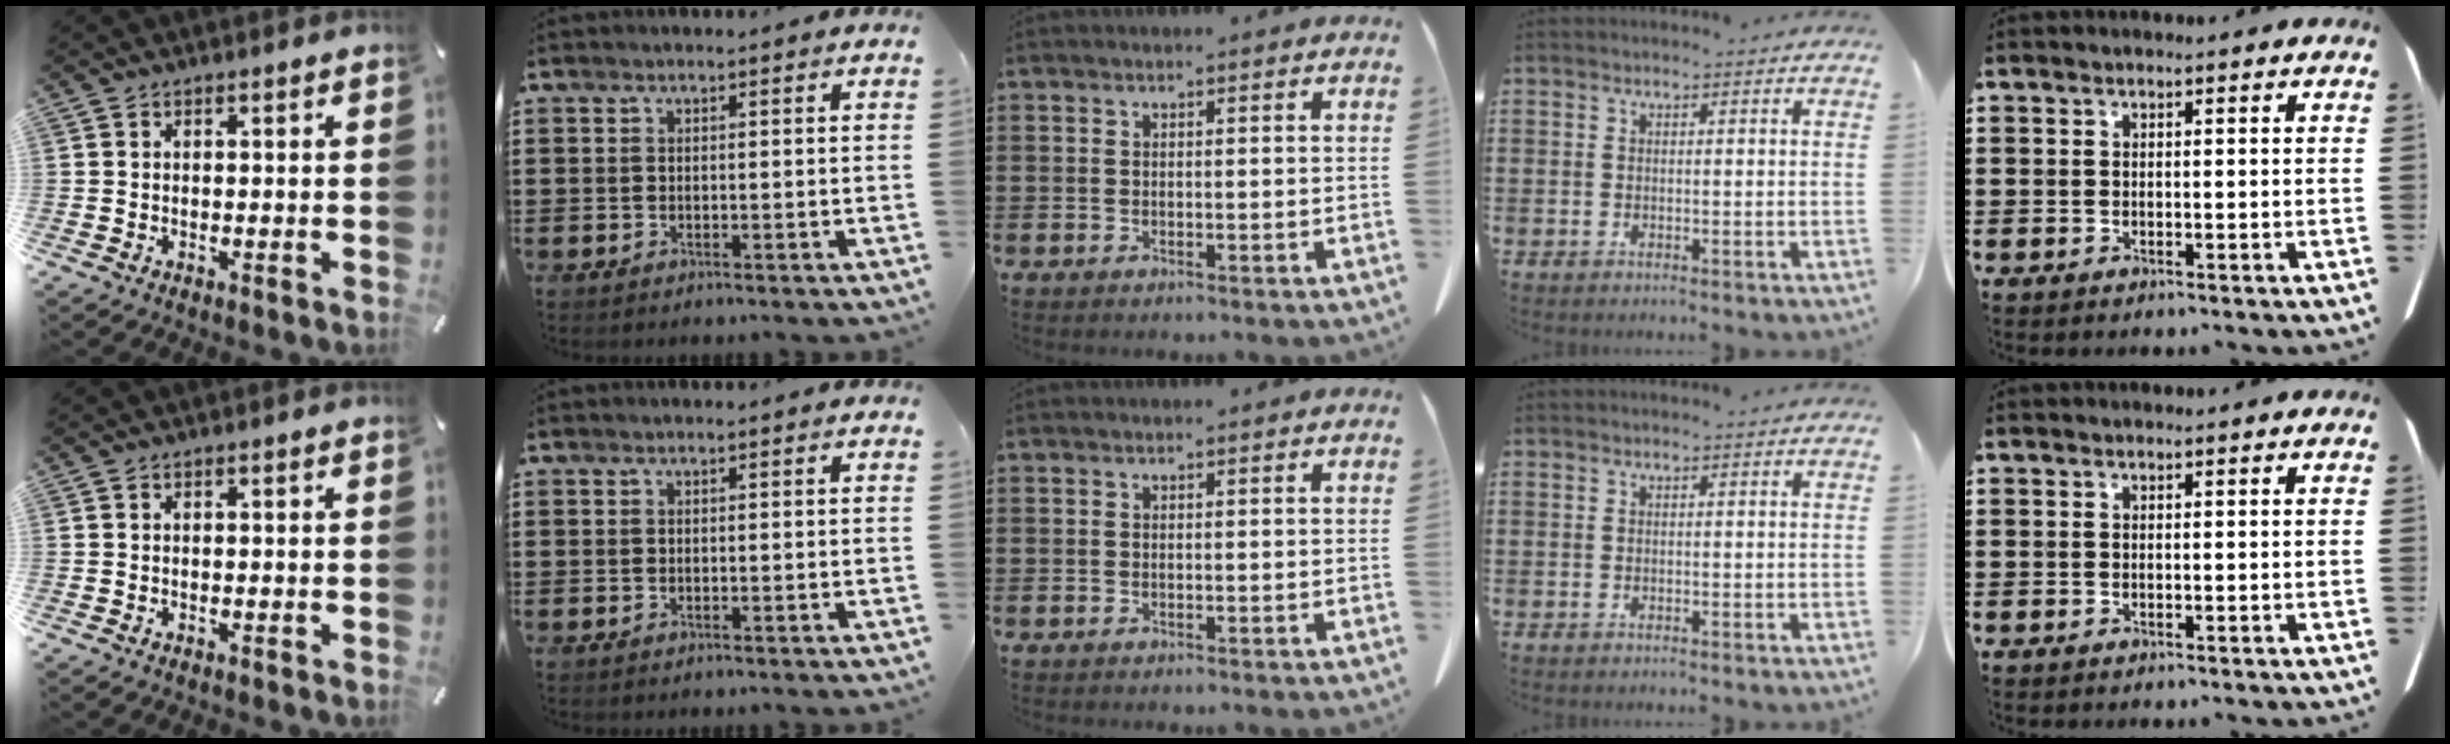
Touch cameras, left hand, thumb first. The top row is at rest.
{}